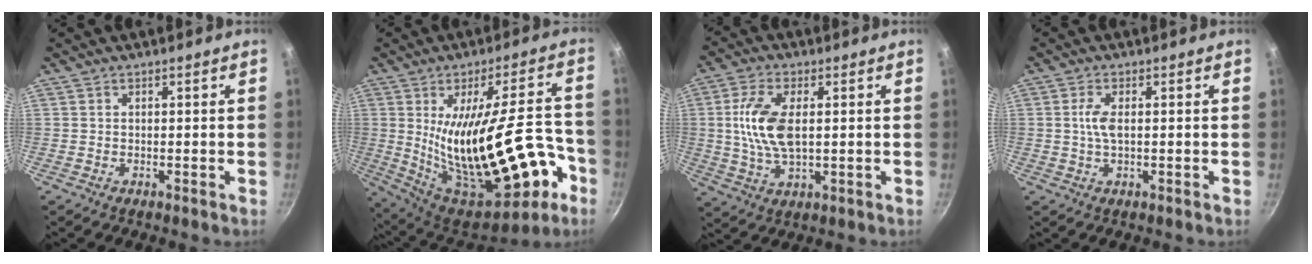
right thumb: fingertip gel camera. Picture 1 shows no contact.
{"total": 28.0, "force": [-6.0, 12.0, 24.6], "torque": [-0.353, 0.013, -0.050]}
{"total": 10.6, "force": [1.2, 5.2, 9.1], "torque": [-0.179, 0.001, 0.022]}
{"total": 3.4, "force": [0.3, 1.3, 3.1], "torque": [-0.072, 0.004, 0.004]}